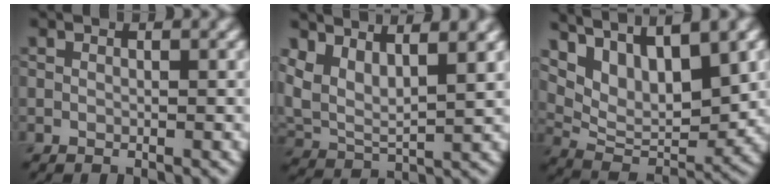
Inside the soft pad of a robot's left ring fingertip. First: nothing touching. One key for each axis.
{"total": 5.8, "fx": 3.0, "fy": 2.7, "fz": 4.1, "tx": -0.090, "ty": -0.004, "tz": 0.067}
{"total": 7.9, "fx": 4.6, "fy": 3.2, "fz": 5.6, "tx": -0.100, "ty": -0.003, "tz": 0.091}